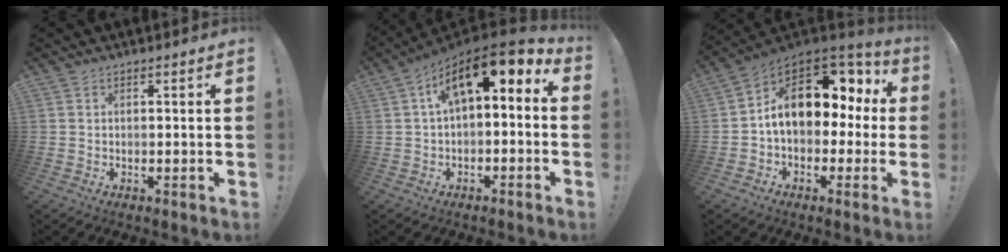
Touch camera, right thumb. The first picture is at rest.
{"total": 10.9, "force": [4.9, 4.2, 8.8], "torque": [-0.137, -0.031, 0.088]}
{"total": 15.2, "force": [3.8, 10.3, 10.5], "torque": [-0.136, -0.016, 0.072]}